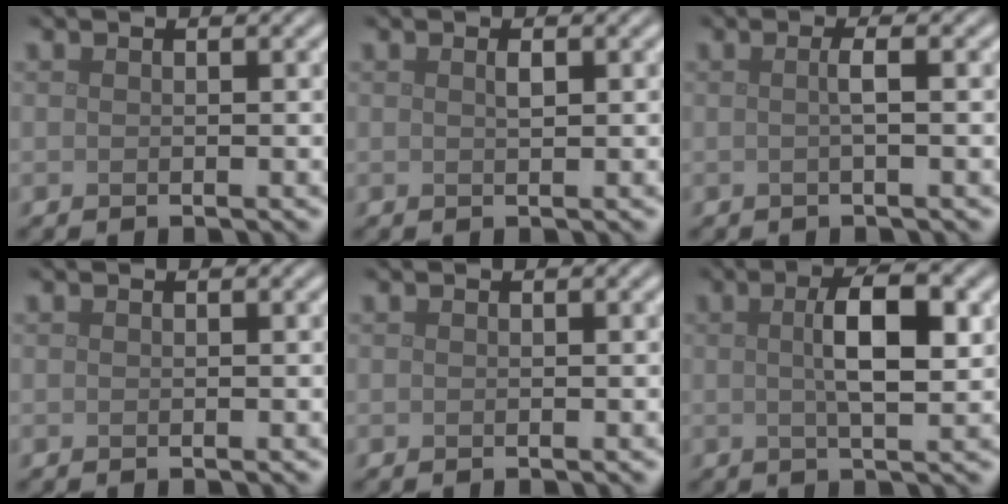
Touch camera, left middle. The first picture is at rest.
{"total": 0.8, "force": [0.3, 0.2, 0.7], "torque": [-0.014, 0.001, 0.006]}
{"total": 1.4, "force": [0.0, 0.3, 1.4], "torque": [-0.023, 0.003, -0.003]}
{"total": 0.0}
{"total": 0.0}
{"total": 5.3, "force": [0.9, 1.5, 5.0], "torque": [-0.085, 0.006, 0.013]}